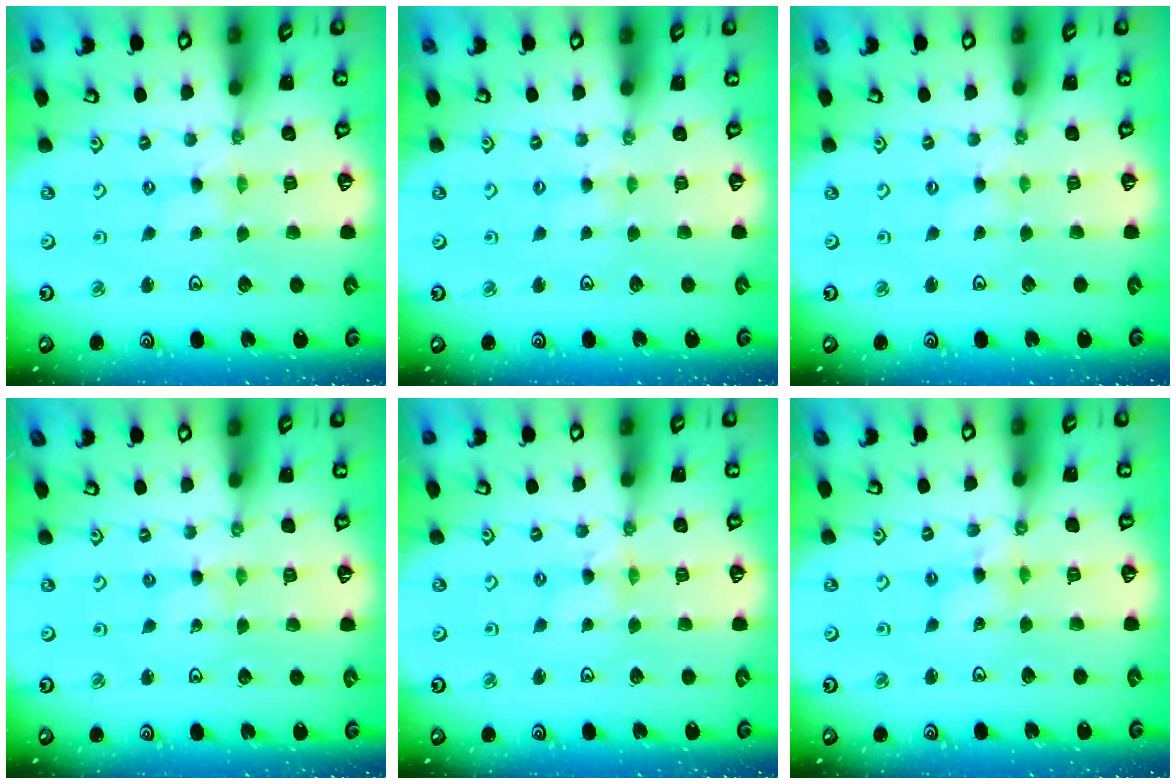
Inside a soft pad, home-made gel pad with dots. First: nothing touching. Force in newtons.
{"total": 2.3, "press": 2.3, "slide": 0.4}
{"total": 0.0}
{"total": 1.1, "press": 1.1, "slide": 0.1}
{"total": 2.3, "press": 2.3, "slide": 0.3}
{"total": 4.6, "press": 4.5, "slide": 0.4}